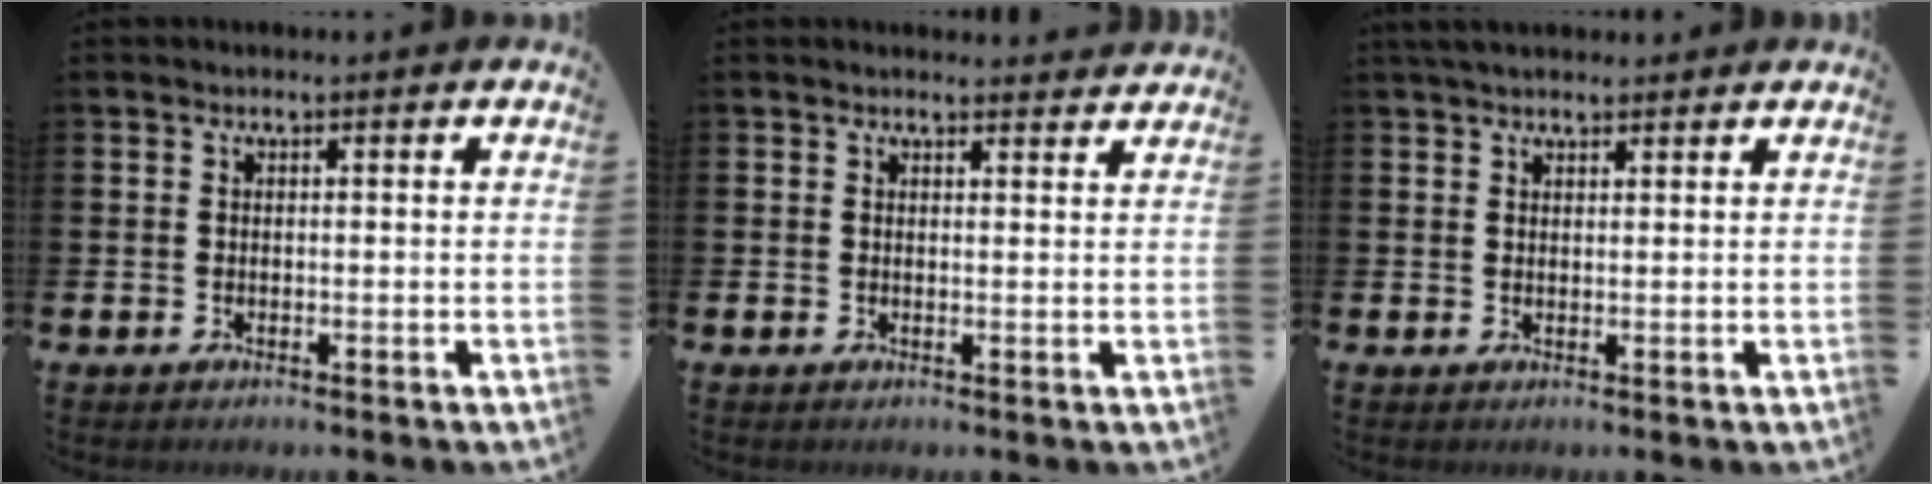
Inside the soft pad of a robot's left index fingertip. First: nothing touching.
{"total": 1.6, "force": [1.6, 0.3, -0.1], "torque": [0.007, -0.008, 0.028]}
{"total": 2.8, "force": [2.5, 0.9, 0.9], "torque": [-0.015, -0.004, 0.046]}